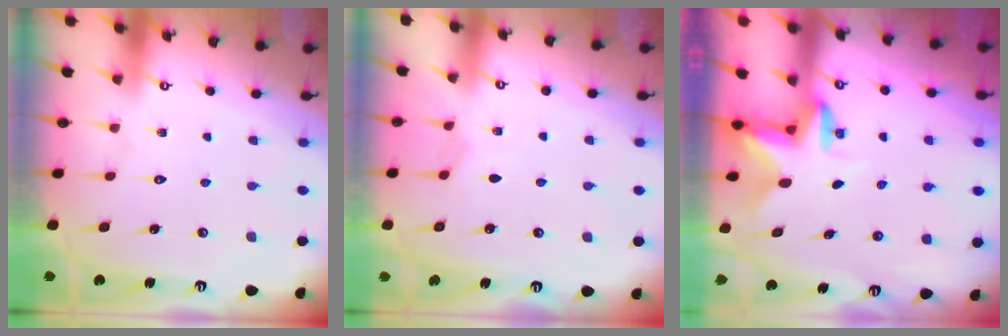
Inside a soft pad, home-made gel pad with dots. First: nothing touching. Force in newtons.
{"total": 2.6, "press": 2.5, "slide": 0.5}
{"total": 2.7, "press": 2.6, "slide": 0.5}